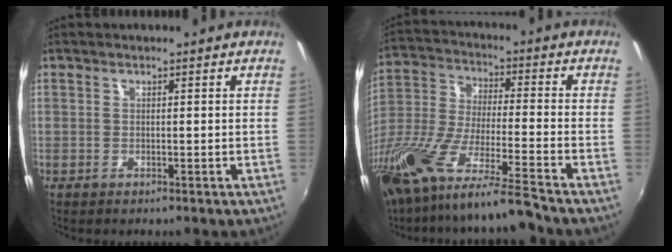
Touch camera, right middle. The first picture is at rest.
{"total": 17.3, "force": [-13.5, 0.4, 10.8], "torque": [-0.210, -0.043, -0.252]}